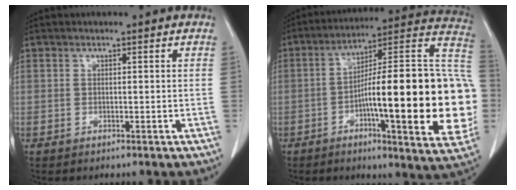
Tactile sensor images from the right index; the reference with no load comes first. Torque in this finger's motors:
{"motor_torque": [2.14, 0.00, 1.05, 0.19]}